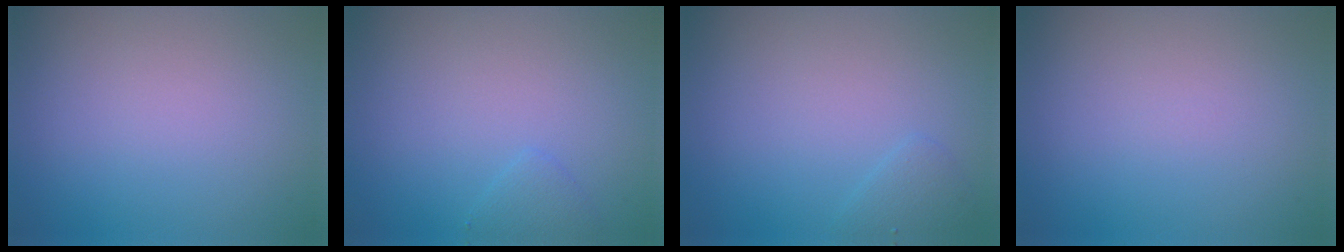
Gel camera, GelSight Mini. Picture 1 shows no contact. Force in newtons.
{"total": 1.1, "press": 1.1, "slide": 0.1}
{"total": 1.1, "press": 1.1, "slide": 0.1}
{"total": 0.0}